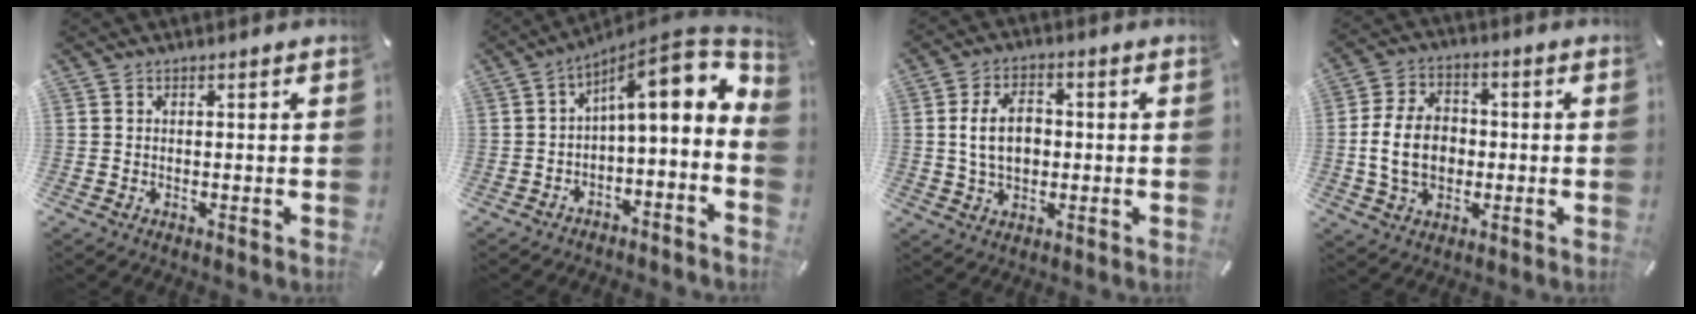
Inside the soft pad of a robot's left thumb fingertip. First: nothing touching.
{"total": 11.3, "force": [4.4, 3.7, 9.7], "torque": [-0.132, -0.049, 0.068]}
{"total": 8.5, "force": [0.3, 6.1, 6.0], "torque": [-0.120, 0.005, -0.001]}
{"total": 11.2, "force": [-1.0, 8.6, 7.1], "torque": [-0.160, 0.012, -0.018]}